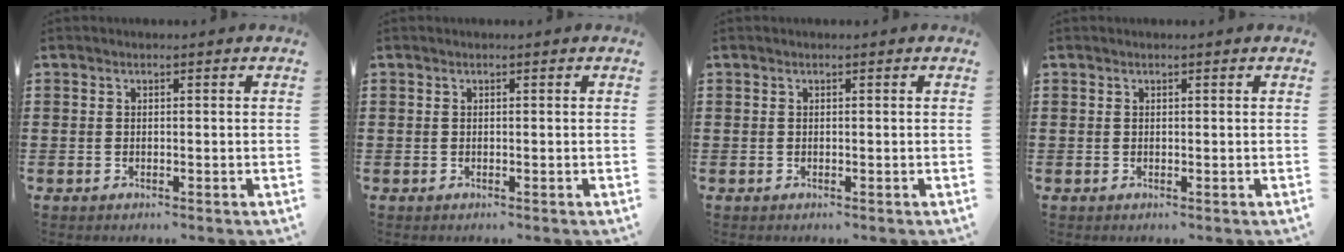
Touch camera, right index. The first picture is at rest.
{"total": 0.0}
{"total": 0.0}
{"total": 0.0}